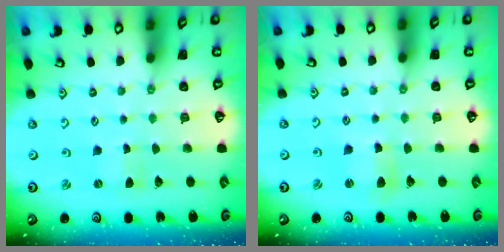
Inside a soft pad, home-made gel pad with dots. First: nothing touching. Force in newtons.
{"total": 4.2, "press": 4.1, "slide": 0.5}